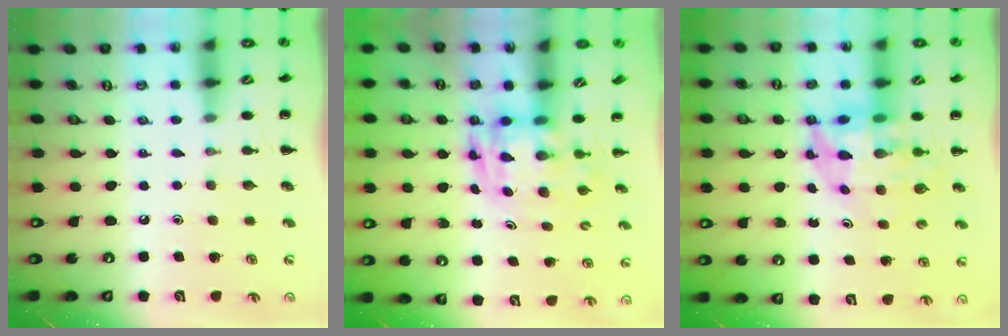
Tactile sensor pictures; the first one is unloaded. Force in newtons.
{"total": 3.5, "press": 3.4, "slide": 0.7}
{"total": 6.4, "press": 6.2, "slide": 1.9}